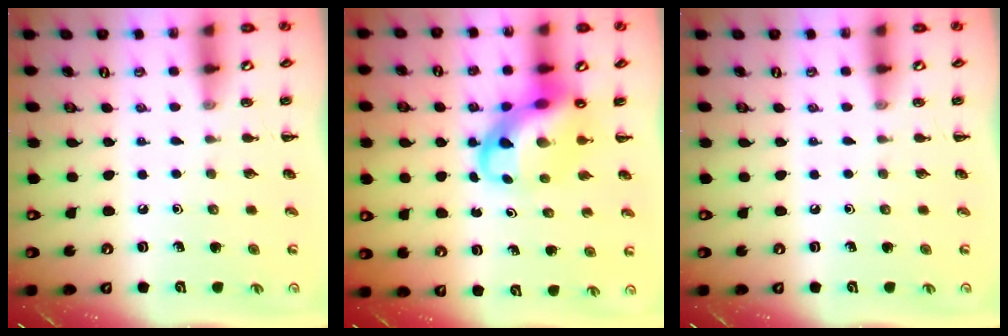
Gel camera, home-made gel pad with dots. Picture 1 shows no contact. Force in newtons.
{"total": 9.1, "press": 8.8, "slide": 2.4}
{"total": 0.0}